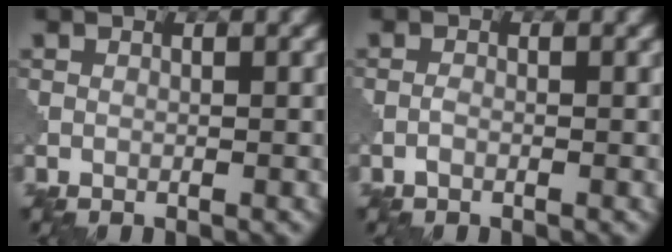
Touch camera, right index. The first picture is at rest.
{"total": 0.7, "force": [-0.5, 0.2, 0.5], "torque": [-0.011, 0.001, -0.012]}